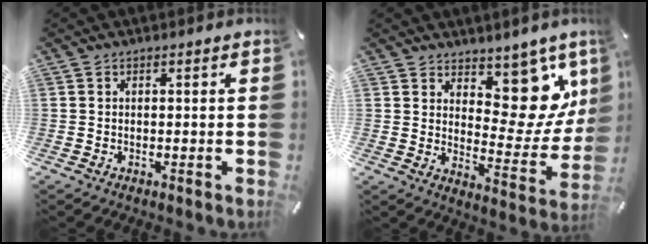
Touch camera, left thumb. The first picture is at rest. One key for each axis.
{"total": 13.7, "fx": 8.4, "fy": 8.2, "fz": 7.0, "tx": -0.052, "ty": -0.089, "tz": 0.150}